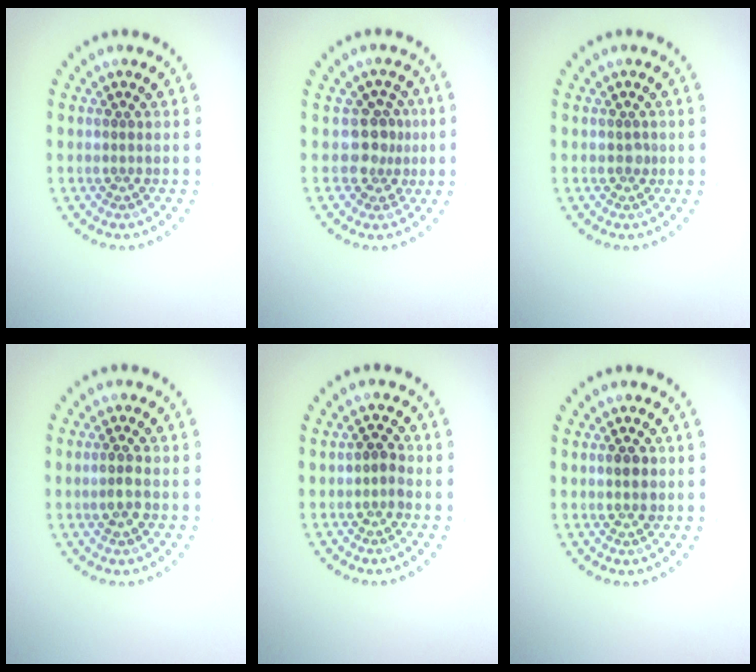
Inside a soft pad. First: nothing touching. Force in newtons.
{"total": 2.5, "press": 2.0, "slide": 1.5}
{"total": 0.6, "press": 0.5, "slide": 0.3}
{"total": 1.6, "press": 1.6, "slide": 0.4}
{"total": 1.3, "press": 1.0, "slide": 0.7}
{"total": 1.2, "press": 1.2, "slide": 0.1}